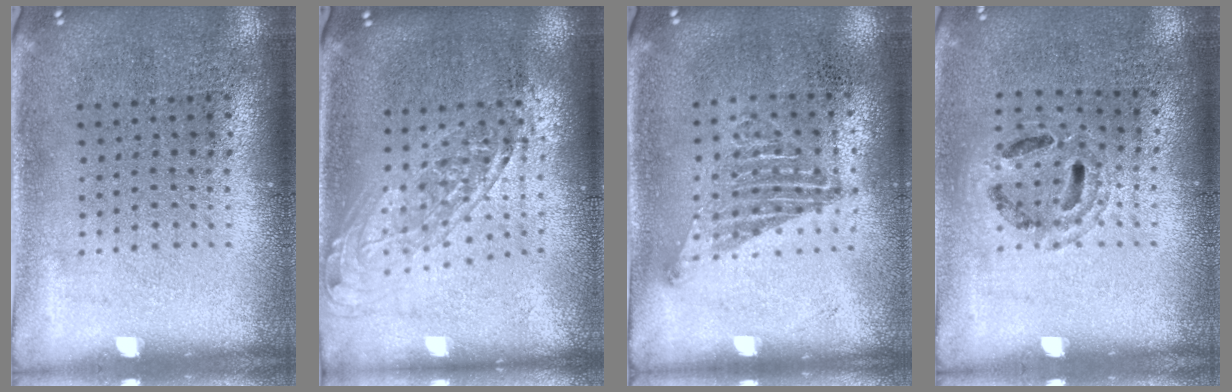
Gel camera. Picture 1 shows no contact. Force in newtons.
{"total": 1.6, "press": 1.3, "slide": 0.9}
{"total": 1.1, "press": 1.0, "slide": 0.6}
{"total": 0.9, "press": 0.9, "slide": 0.2}